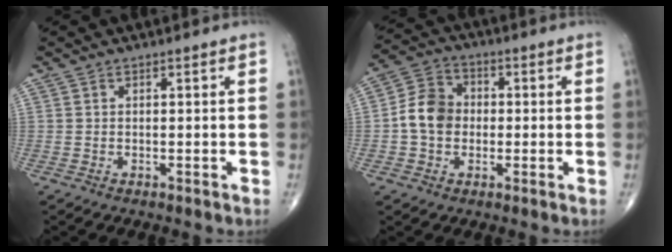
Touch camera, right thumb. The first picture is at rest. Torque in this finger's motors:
{"motor_torque": [0.65, 1.86, 0.81, -0.26, 0.28]}